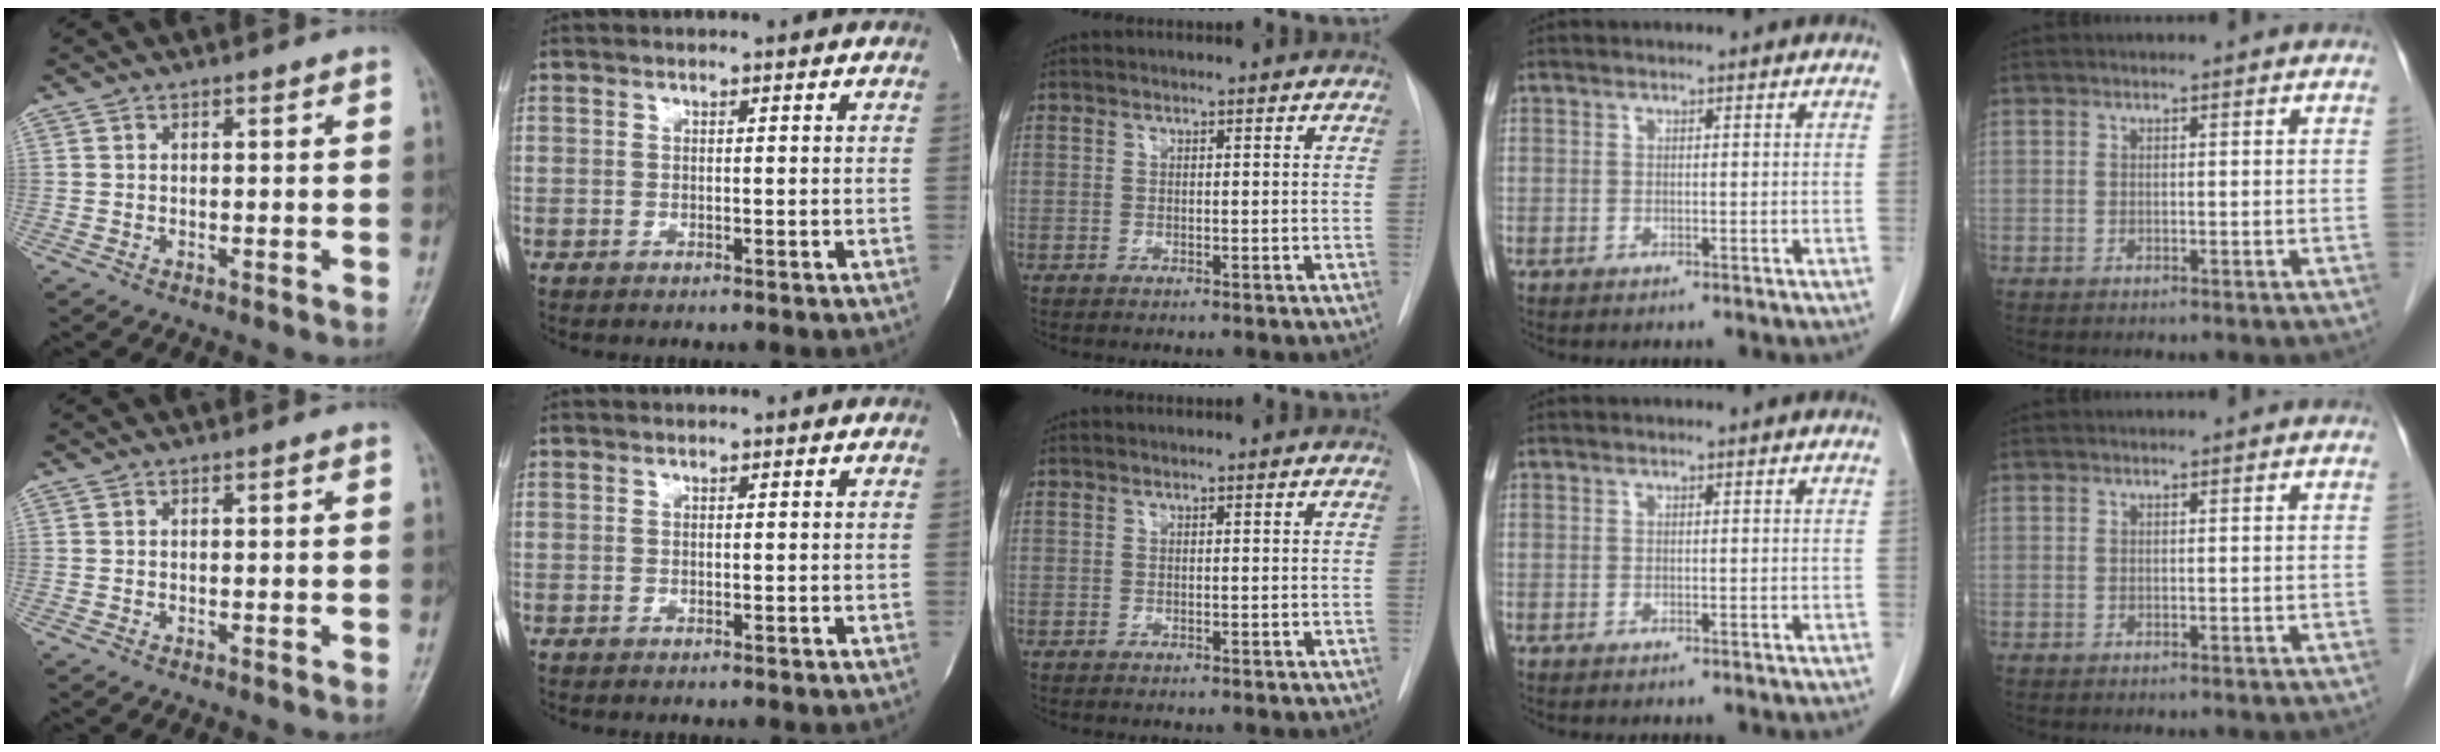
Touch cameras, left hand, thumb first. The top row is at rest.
{}